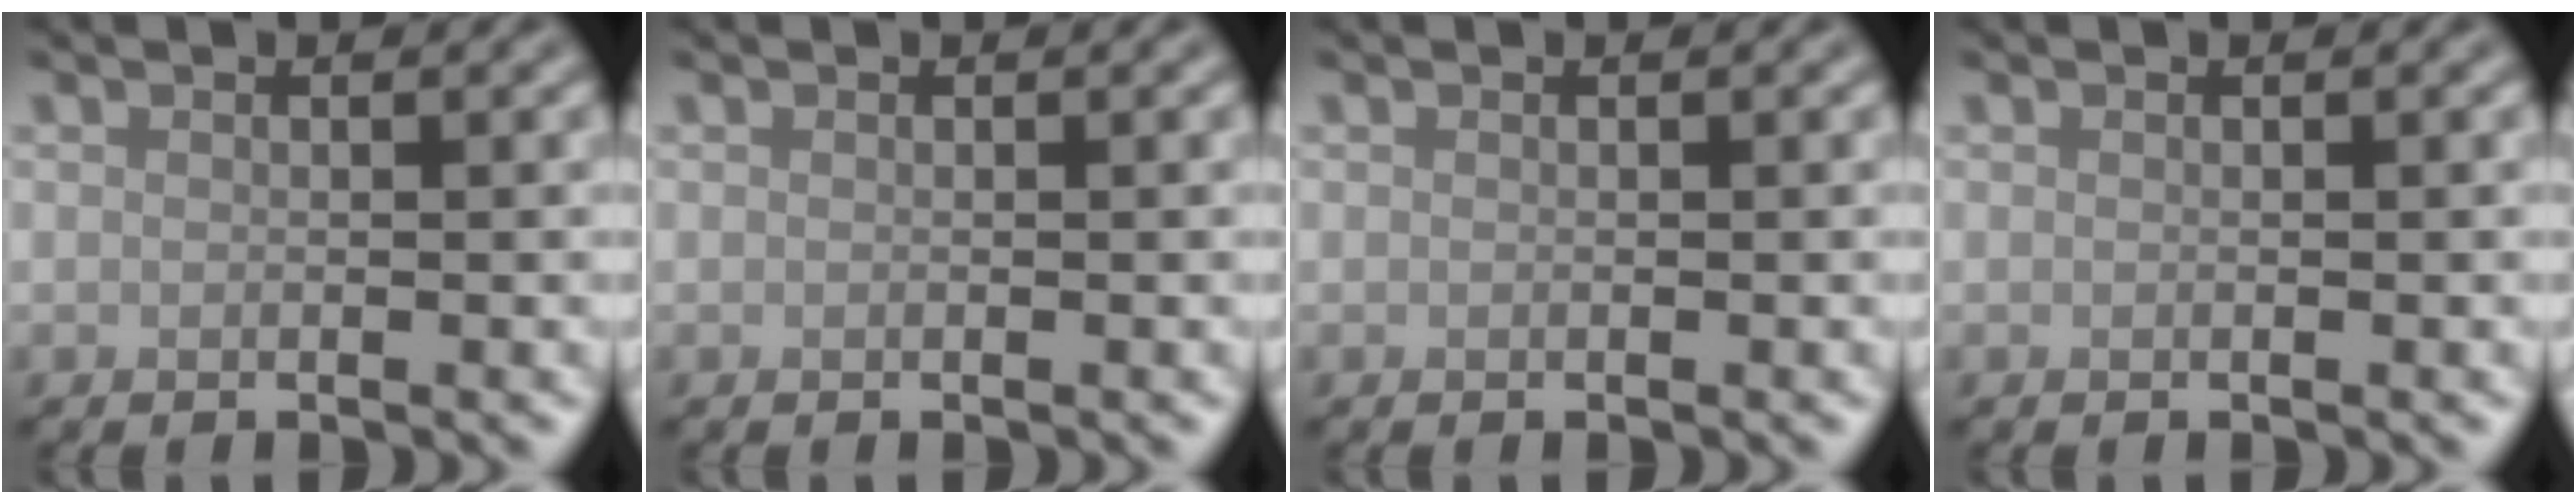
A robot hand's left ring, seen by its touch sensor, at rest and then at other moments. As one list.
[{"total": 0.0}, {"total": 0.0}, {"total": 0.0}]